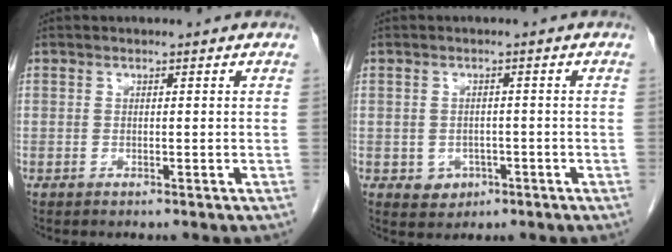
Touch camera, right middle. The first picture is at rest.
{"total": 2.7, "force": [-0.9, 2.3, 1.0], "torque": [-0.011, 0.004, -0.003]}